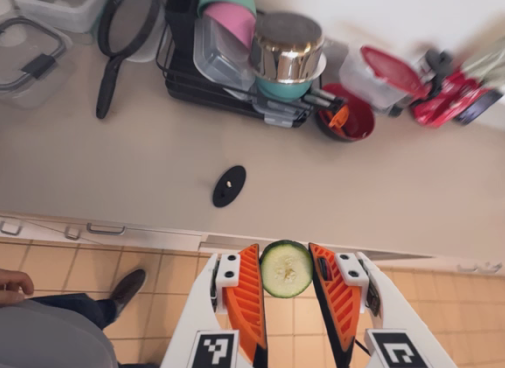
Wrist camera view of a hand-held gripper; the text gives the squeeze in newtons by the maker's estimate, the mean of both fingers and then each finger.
{"total": 8.1, "left": 7.9, "right": 8.2}